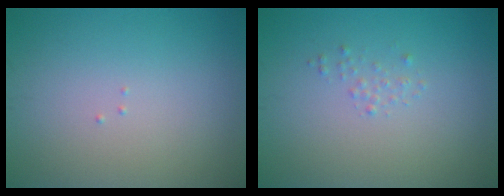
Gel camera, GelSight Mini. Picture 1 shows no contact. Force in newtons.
{"total": 0.7, "press": 0.7, "slide": 0.1}